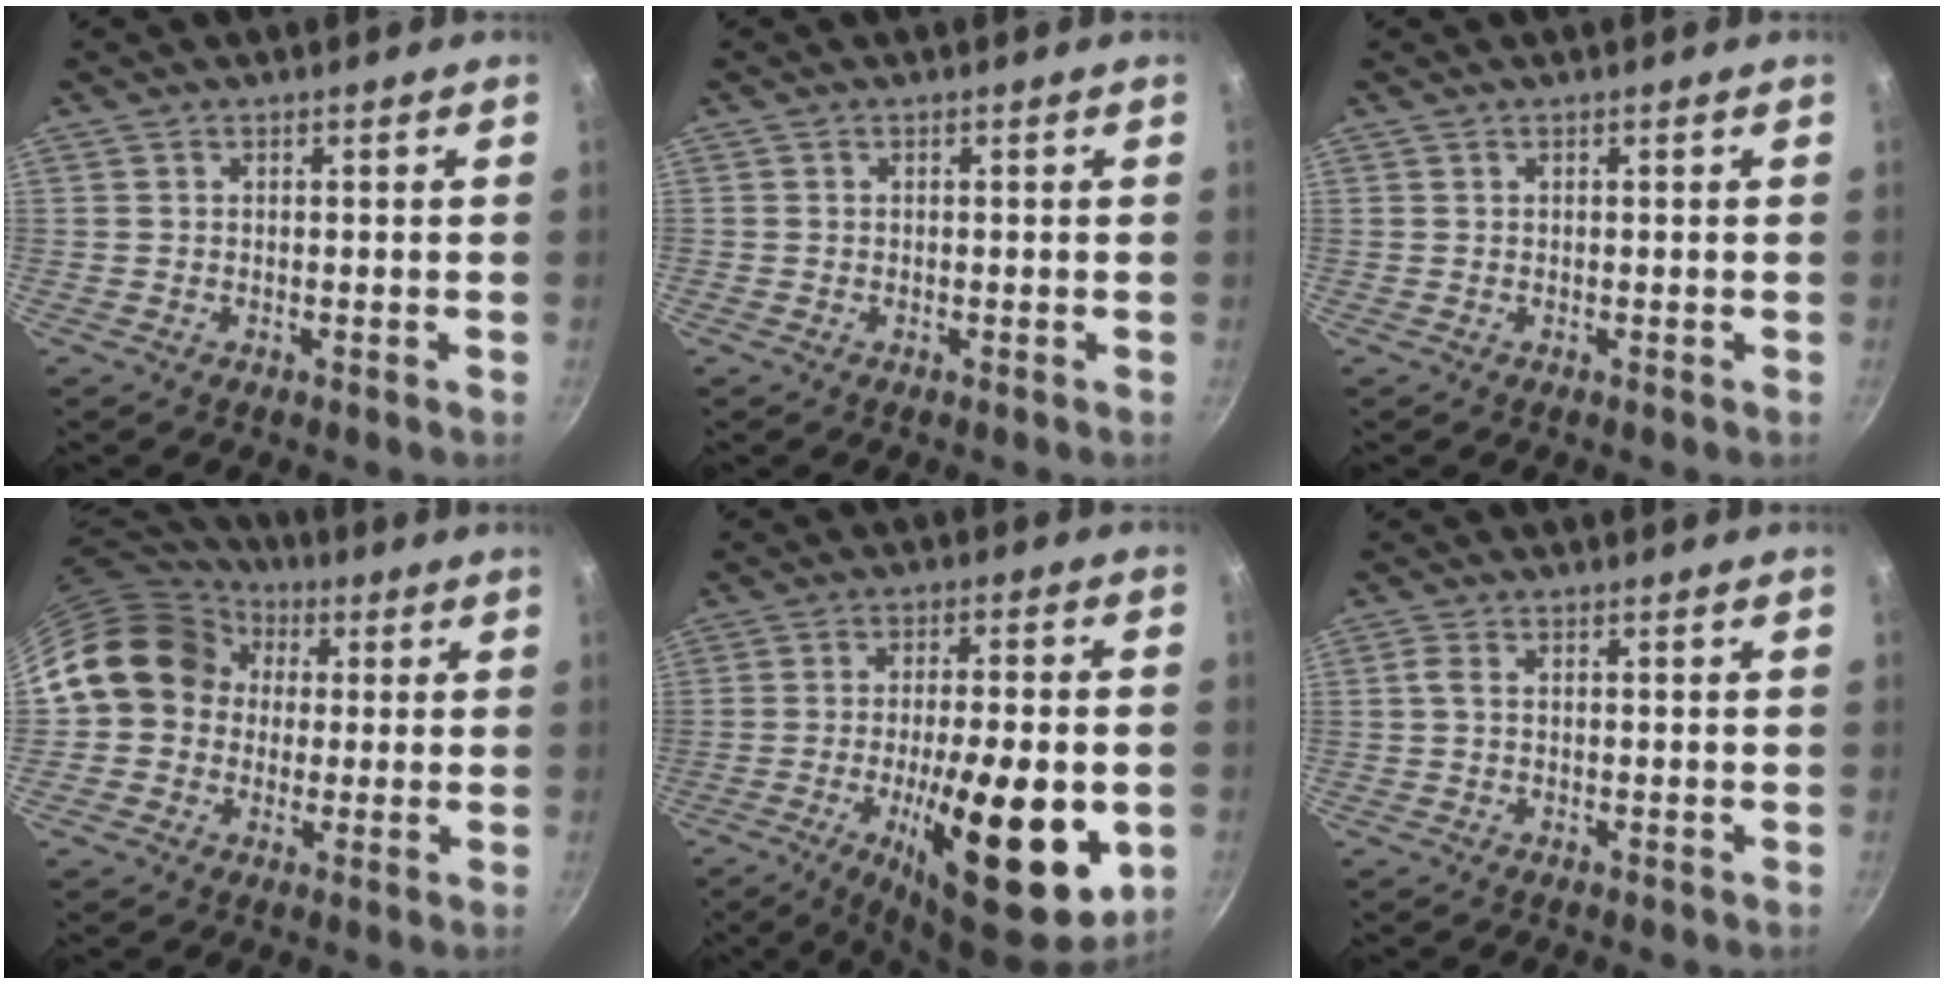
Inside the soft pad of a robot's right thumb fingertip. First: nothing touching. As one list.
[{"total": 0.0}, {"total": 0.0}, {"total": 15.0, "force": [1.8, 13.1, 7.2], "torque": [-0.095, 0.038, 0.013]}, {"total": 21.9, "force": [-6.1, 6.9, 19.9], "torque": [-0.287, 0.010, -0.086]}, {"total": 2.1, "force": [0.0, 1.2, 1.8], "torque": [-0.048, 0.008, -0.004]}]